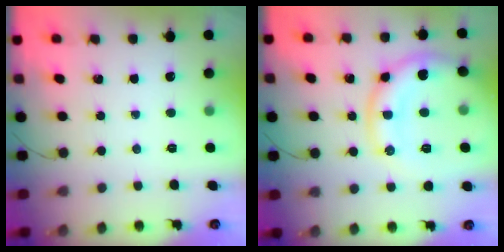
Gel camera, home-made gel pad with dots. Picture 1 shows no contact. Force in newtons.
{"total": 13.6, "press": 13.6, "slide": 0.6}